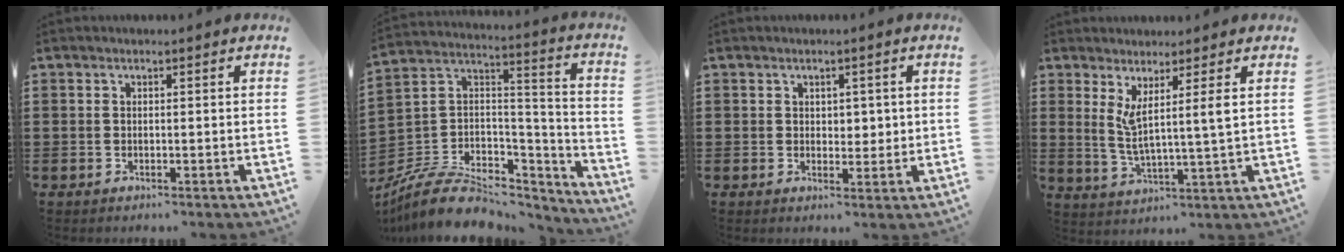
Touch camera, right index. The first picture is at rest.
{"total": 9.2, "force": [-6.3, 5.4, 4.1], "torque": [-0.088, 0.018, -0.115]}
{"total": 2.3, "force": [0.9, 1.8, 1.0], "torque": [-0.009, 0.005, 0.011]}
{"total": 5.3, "force": [2.5, -0.3, 4.7], "torque": [-0.099, -0.007, 0.042]}